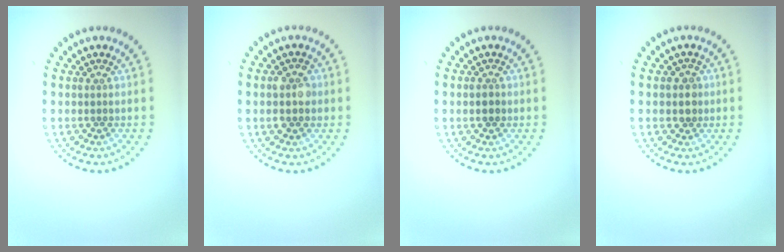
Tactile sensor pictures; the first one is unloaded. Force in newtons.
{"total": 2.7, "press": 2.7, "slide": 0.2}
{"total": 1.4, "press": 1.4, "slide": 0.1}
{"total": 1.6, "press": 1.5, "slide": 0.7}